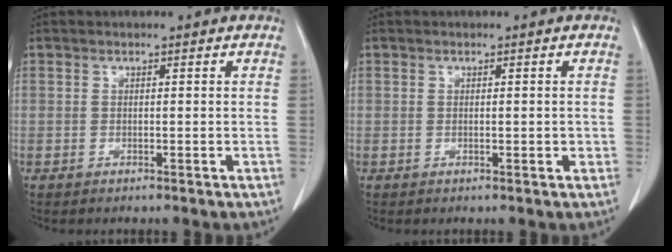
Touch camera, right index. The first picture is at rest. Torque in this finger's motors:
{"motor_torque": [-0.04, 0.05, 0.02, 0.01]}